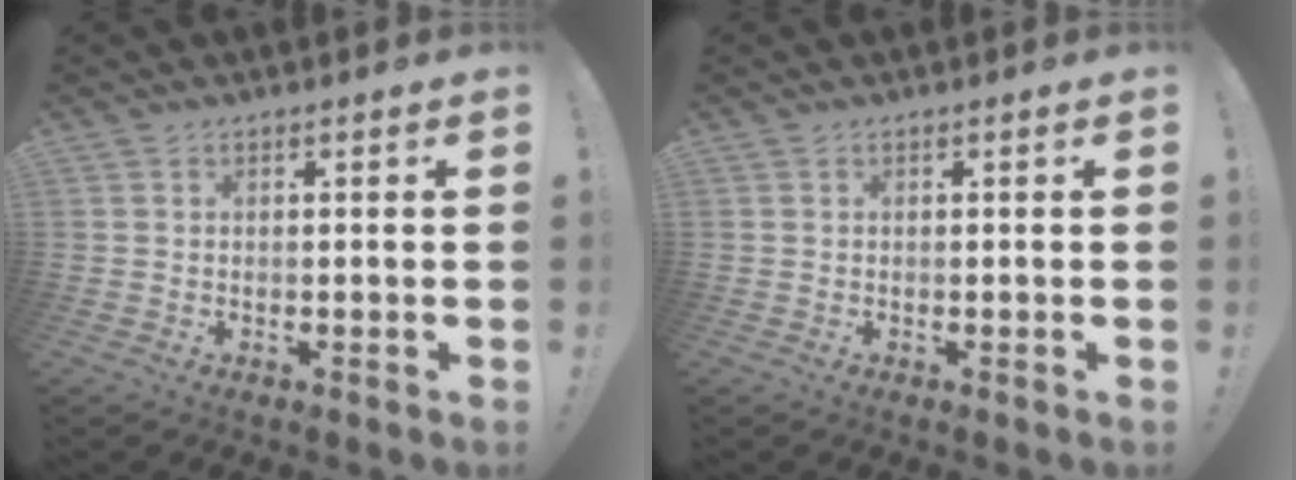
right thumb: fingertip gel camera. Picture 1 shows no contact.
{"total": 0.0}